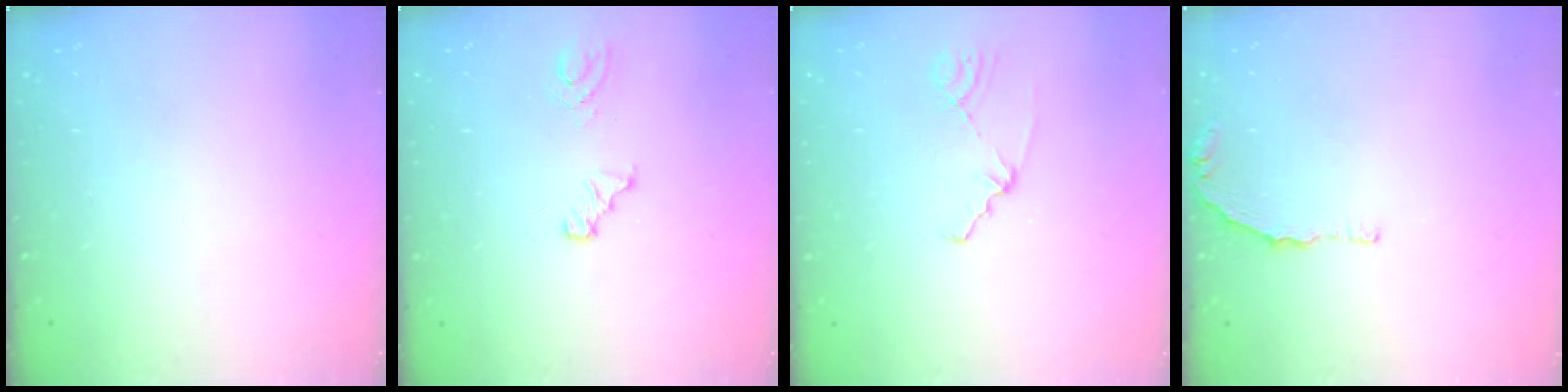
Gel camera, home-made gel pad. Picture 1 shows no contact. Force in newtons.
{"total": 4.6, "press": 4.6, "slide": 0.3}
{"total": 1.5, "press": 1.5, "slide": 0.2}
{"total": 5.5, "press": 3.7, "slide": 4.1}